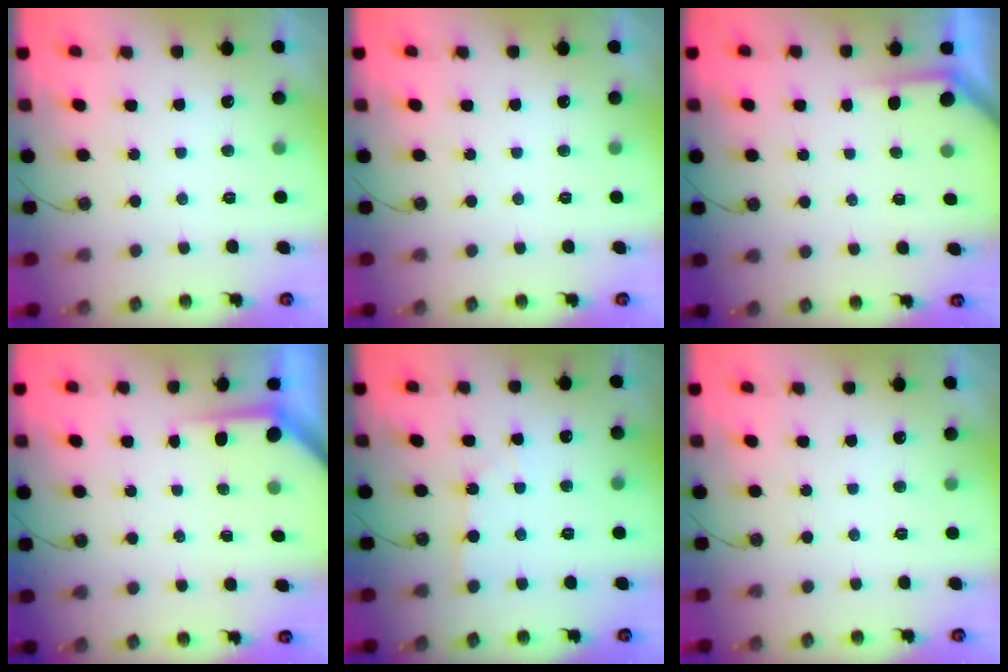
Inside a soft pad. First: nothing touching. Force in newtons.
{"total": 0.0}
{"total": 1.9, "press": 1.9, "slide": 0.2}
{"total": 3.5, "press": 3.5, "slide": 0.4}
{"total": 1.8, "press": 1.8, "slide": 0.3}
{"total": 0.0}